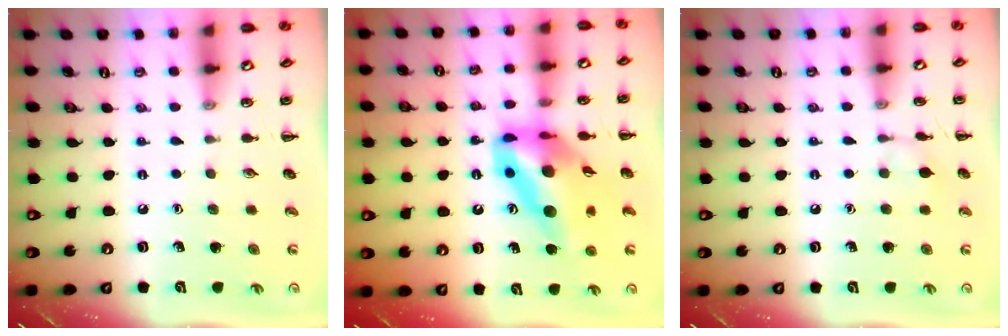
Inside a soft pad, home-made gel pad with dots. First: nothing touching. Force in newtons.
{"total": 15.4, "press": 14.6, "slide": 5.0}
{"total": 6.2, "press": 5.9, "slide": 1.8}